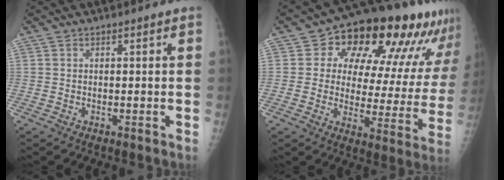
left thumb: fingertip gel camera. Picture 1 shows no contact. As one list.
[{"total": 21.9, "force": [12.5, 11.2, 14.1], "torque": [-0.141, -0.027, 0.159]}]